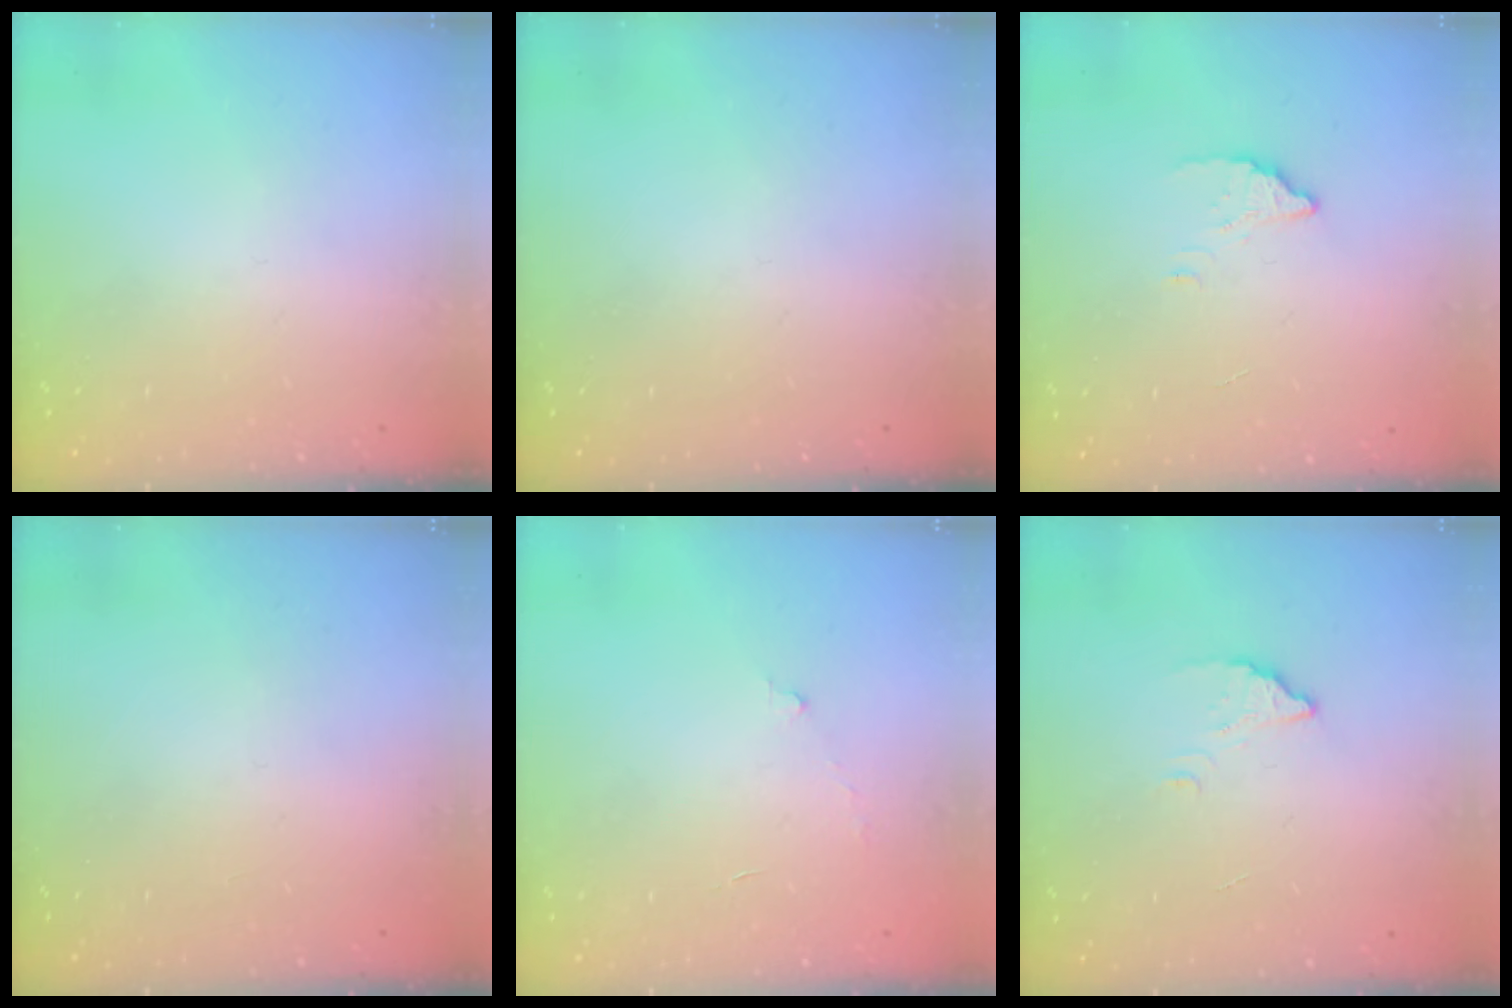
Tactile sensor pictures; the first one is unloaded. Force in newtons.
{"total": 0.0}
{"total": 2.3, "press": 2.3, "slide": 0.2}
{"total": 2.3, "press": 2.3, "slide": 0.1}
{"total": 4.1, "press": 4.1, "slide": 0.2}
{"total": 3.5, "press": 3.5, "slide": 0.5}